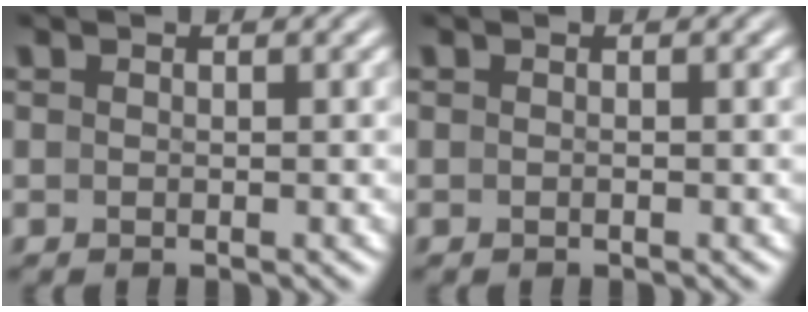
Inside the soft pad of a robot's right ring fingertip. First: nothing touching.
{"total": 0.0}